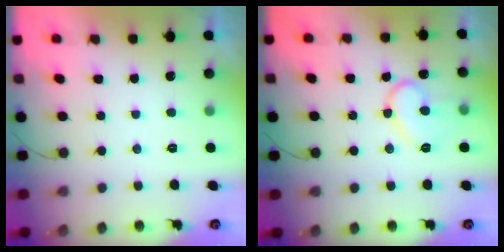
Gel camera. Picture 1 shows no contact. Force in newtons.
{"total": 11.4, "press": 11.3, "slide": 0.9}